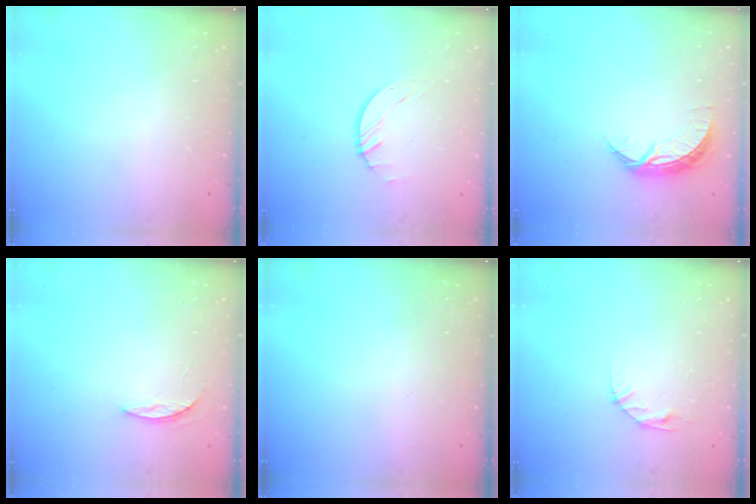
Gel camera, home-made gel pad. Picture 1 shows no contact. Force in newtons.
{"total": 1.7, "press": 1.7, "slide": 0.1}
{"total": 7.6, "press": 7.6, "slide": 0.1}
{"total": 4.5, "press": 4.4, "slide": 0.4}
{"total": 0.0}
{"total": 5.3, "press": 5.3, "slide": 0.6}